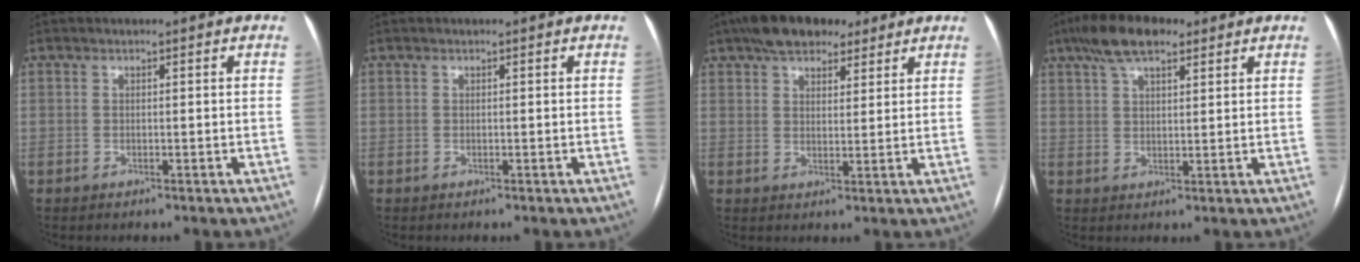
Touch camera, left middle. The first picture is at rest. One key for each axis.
{"total": 0.0}
{"total": 9.8, "fx": 7.0, "fy": 4.3, "fz": 5.2, "tx": -0.081, "ty": 0.030, "tz": 0.116}
{"total": 7.9, "fx": 5.3, "fy": 2.8, "fz": 5.2, "tx": -0.102, "ty": 0.023, "tz": 0.092}